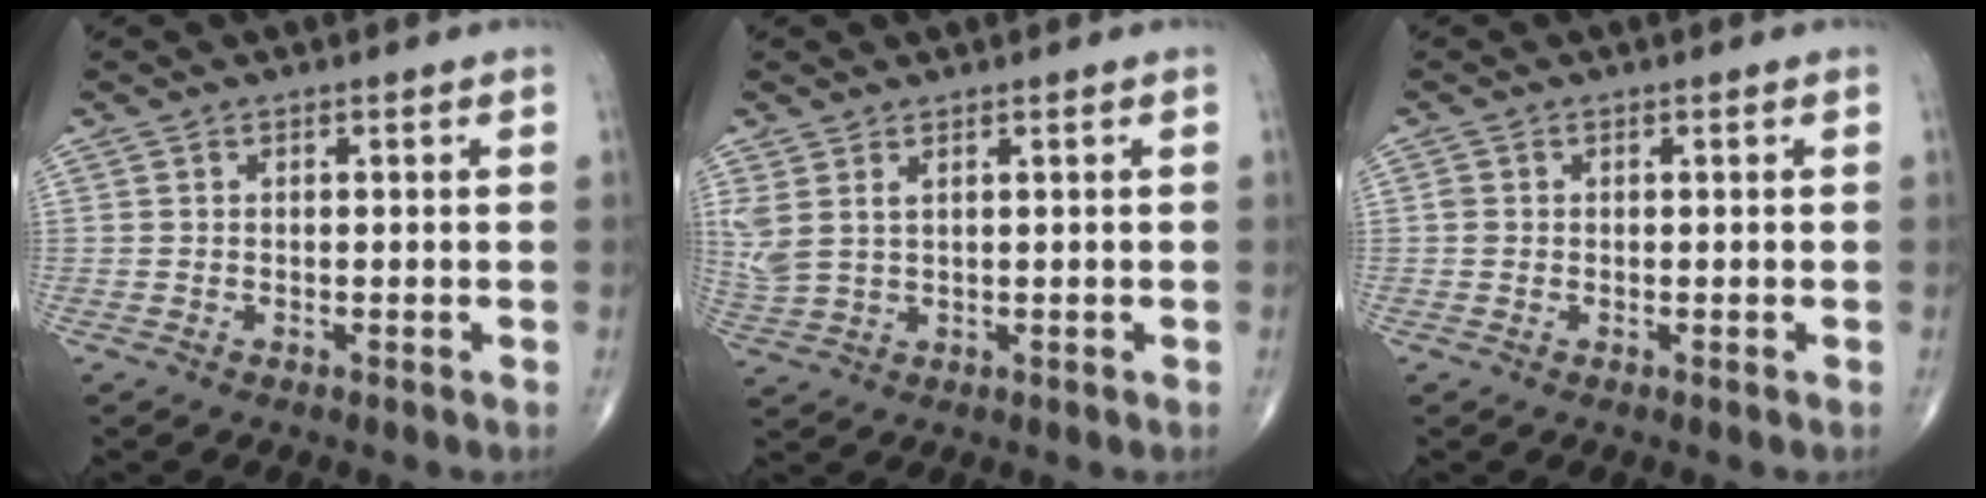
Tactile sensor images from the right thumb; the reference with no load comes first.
{"total": 4.7, "force": [1.9, 2.4, 3.6], "torque": [-0.099, 0.000, 0.048]}
{"total": 1.0, "force": [0.0, 0.9, 0.4], "torque": [-0.007, 0.001, 0.000]}